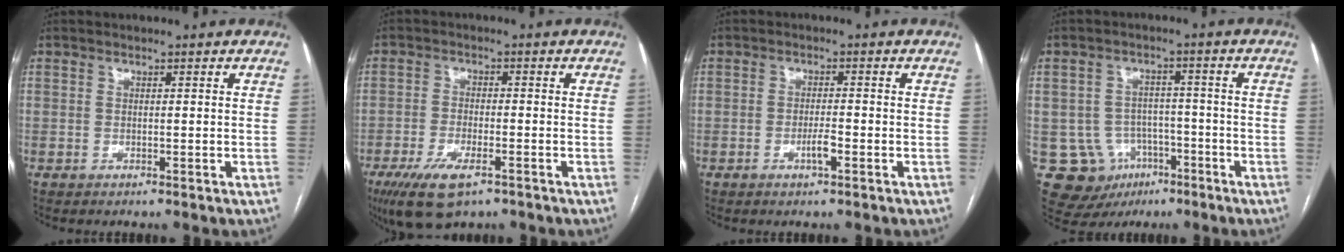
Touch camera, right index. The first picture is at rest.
{"total": 8.3, "force": [-4.9, 2.8, 6.1], "torque": [-0.115, -0.015, -0.079]}
{"total": 2.4, "force": [-1.1, 0.3, 2.2], "torque": [-0.040, 0.000, -0.019]}
{"total": 10.0, "force": [-4.0, 8.8, 2.6], "torque": [-0.048, 0.018, -0.044]}